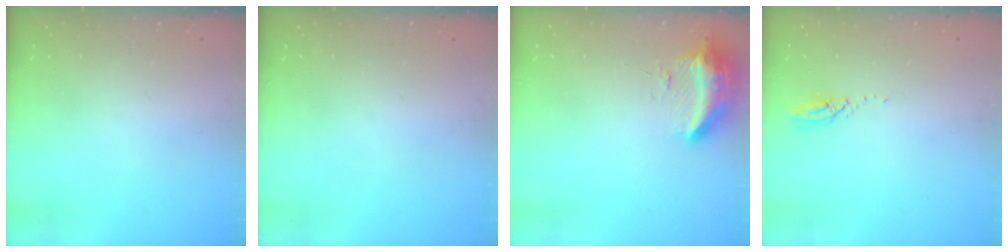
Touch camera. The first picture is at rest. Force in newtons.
{"total": 0.0}
{"total": 10.0, "press": 10.0, "slide": 0.4}
{"total": 3.0, "press": 3.0, "slide": 0.1}